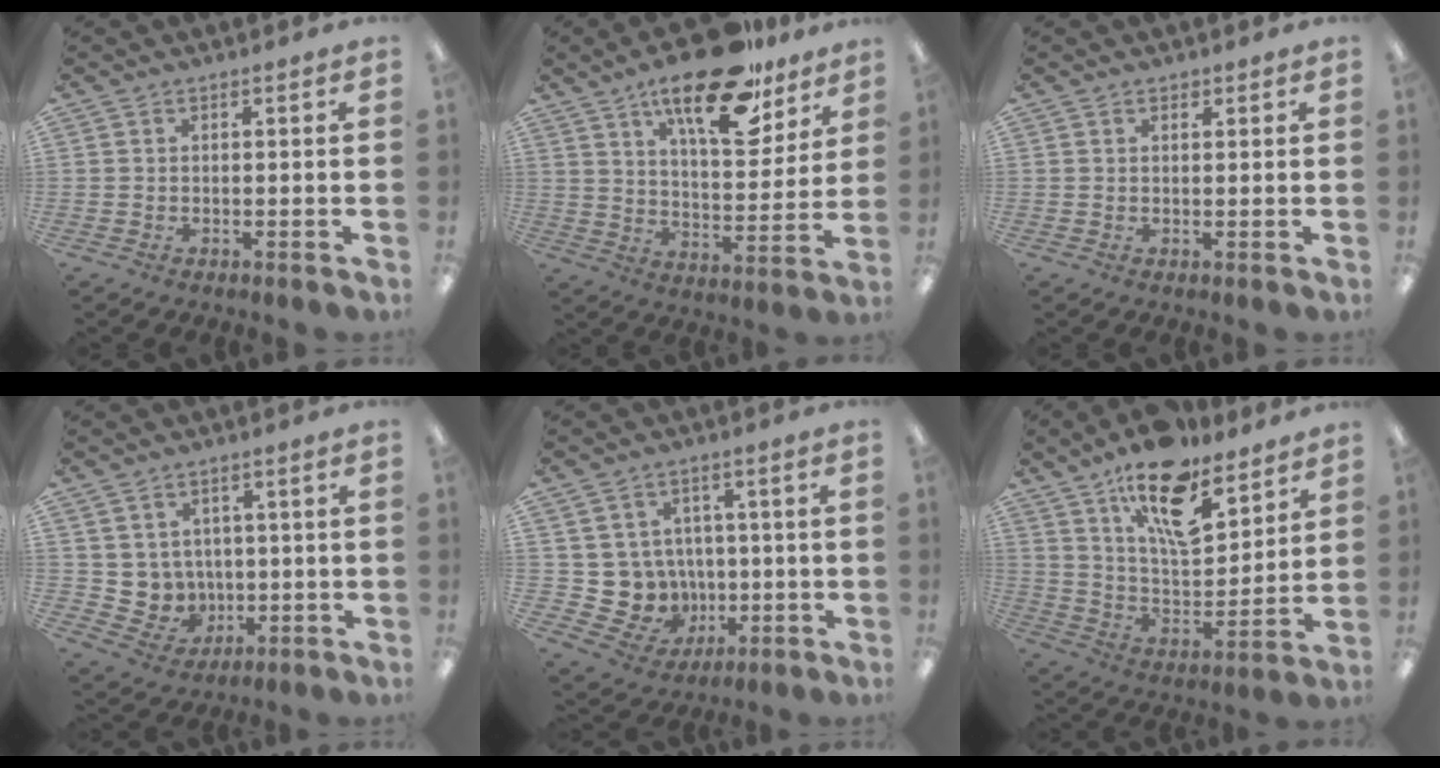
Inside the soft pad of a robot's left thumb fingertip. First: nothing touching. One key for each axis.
{"total": 19.9, "fx": 14.0, "fy": 7.3, "fz": 12.2, "tx": -0.185, "ty": -0.076, "tz": 0.229}
{"total": 0.9, "fx": 0.7, "fy": 0.4, "fz": 0.3, "tx": 0.001, "ty": -0.003, "tz": 0.012}
{"total": 5.7, "fx": 2.7, "fy": 5.0, "fz": -0.4, "tx": -0.017, "ty": -0.017, "tz": 0.059}
{"total": 8.2, "fx": 0.8, "fy": 8.1, "fz": 0.9, "tx": -0.043, "ty": -0.011, "tz": 0.031}
{"total": 17.6, "fx": 12.1, "fy": 7.1, "fz": 10.7, "tx": -0.182, "ty": -0.065, "tz": 0.207}